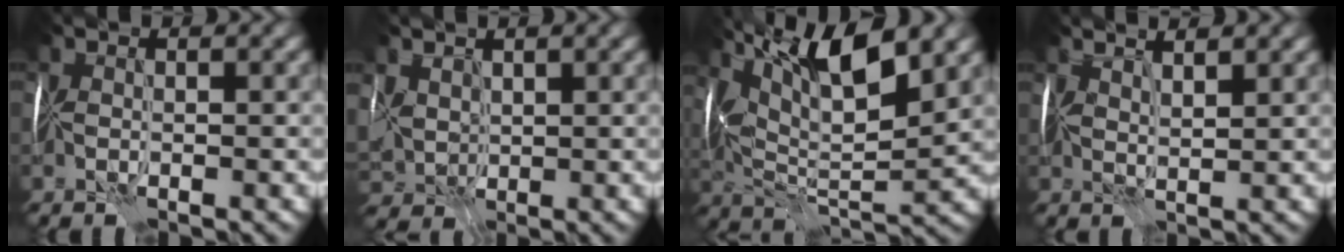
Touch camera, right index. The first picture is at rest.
{"total": 3.4, "force": [1.7, 2.4, 1.5], "torque": [-0.049, 0.008, 0.037]}
{"total": 10.4, "force": [5.8, 3.4, 7.9], "torque": [-0.146, 0.013, 0.104]}
{"total": 3.0, "force": [2.5, 0.7, 1.5], "torque": [-0.008, 0.017, 0.024]}